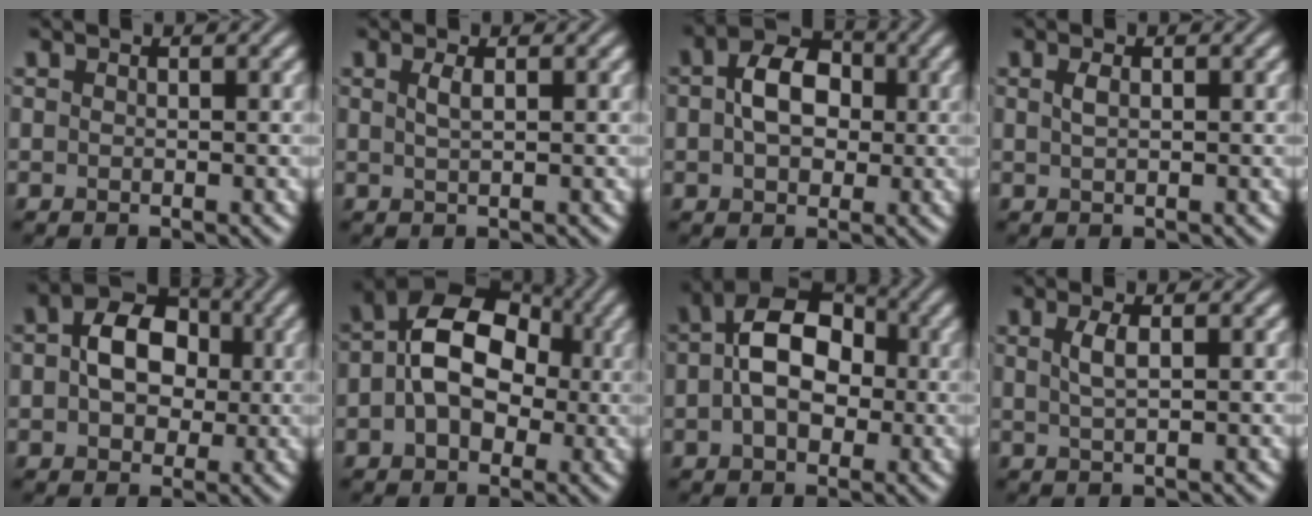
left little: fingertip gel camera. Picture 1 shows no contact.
{"total": 1.3, "force": [0.4, 0.4, 1.1], "torque": [-0.022, 0.003, 0.006]}
{"total": 5.3, "force": [0.5, 3.7, 3.8], "torque": [-0.066, 0.007, -0.004]}
{"total": 0.9, "force": [0.3, 0.4, 0.8], "torque": [-0.018, 0.002, 0.007]}
{"total": 6.6, "force": [0.6, 4.7, 4.5], "torque": [-0.073, 0.008, -0.001]}
{"total": 9.1, "force": [0.3, 6.2, 6.6], "torque": [-0.085, 0.025, -0.019]}
{"total": 7.9, "force": [0.2, 5.2, 5.9], "torque": [-0.089, 0.016, -0.009]}
{"total": 1.8, "force": [0.5, 0.5, 1.6], "torque": [-0.034, 0.002, 0.011]}